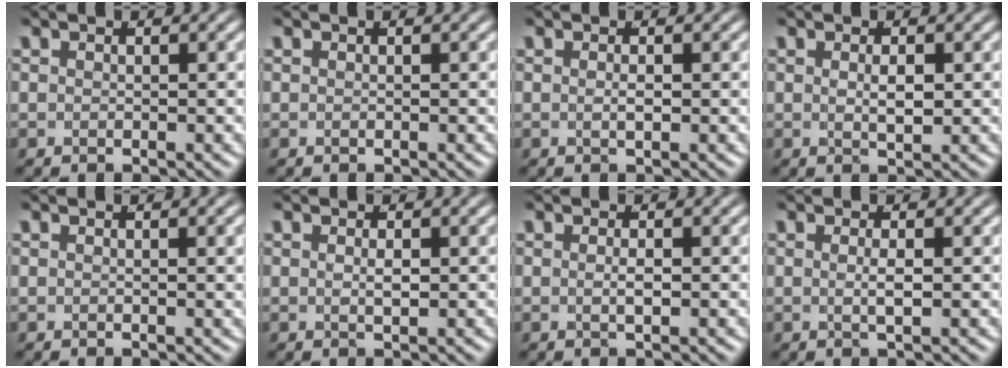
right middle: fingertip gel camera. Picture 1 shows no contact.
{"total": 0.0}
{"total": 0.7, "force": [-0.1, -0.3, 0.7], "torque": [-0.014, -0.008, 0.003]}
{"total": 1.6, "force": [0.3, 0.0, 1.5], "torque": [-0.023, -0.011, 0.013]}
{"total": 0.6, "force": [0.3, -0.2, 0.4], "torque": [-0.005, 0.002, 0.003]}
{"total": 0.9, "force": [0.1, -0.3, 0.9], "torque": [-0.016, -0.010, 0.010]}
{"total": 0.9, "force": [-0.2, -0.2, 0.8], "torque": [-0.017, -0.006, 0.000]}
{"total": 1.2, "force": [0.0, -0.5, 1.1], "torque": [-0.022, -0.008, 0.003]}